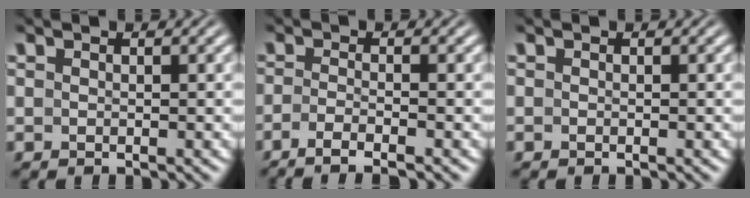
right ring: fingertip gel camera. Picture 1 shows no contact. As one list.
[{"total": 4.0, "force": [-3.2, 0.5, 2.3], "torque": [-0.044, -0.012, -0.045]}, {"total": 0.0}]